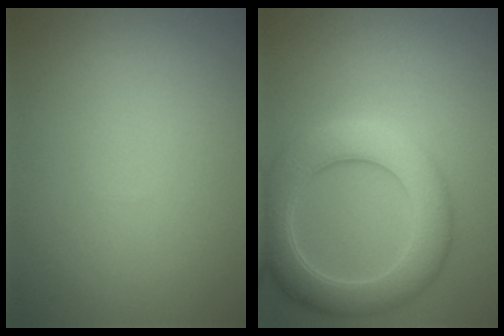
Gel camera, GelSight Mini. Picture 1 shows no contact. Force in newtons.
{"total": 6.4, "press": 6.4, "slide": 0.3}